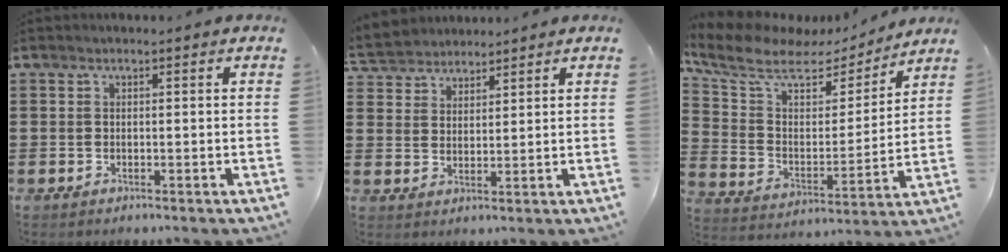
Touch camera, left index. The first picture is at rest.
{"total": 3.4, "force": [3.1, 1.2, -0.7], "torque": [-0.003, -0.007, 0.057]}
{"total": 8.5, "force": [6.7, 3.4, 3.9], "torque": [-0.111, -0.036, 0.113]}